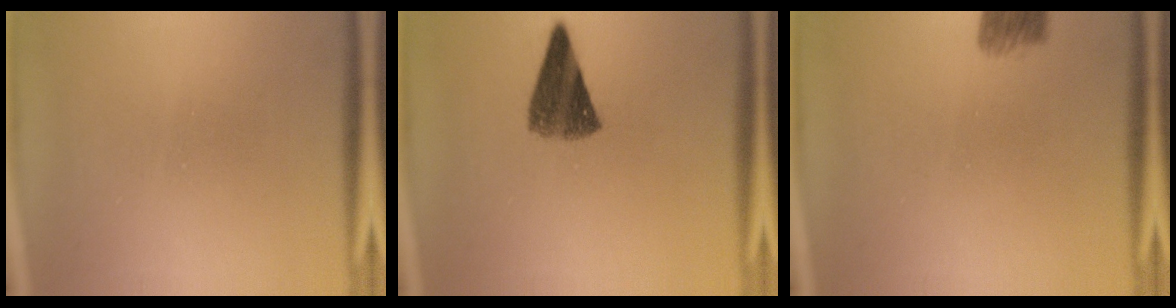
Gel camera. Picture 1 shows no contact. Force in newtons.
{"total": 7.6}
{"total": 3.9}